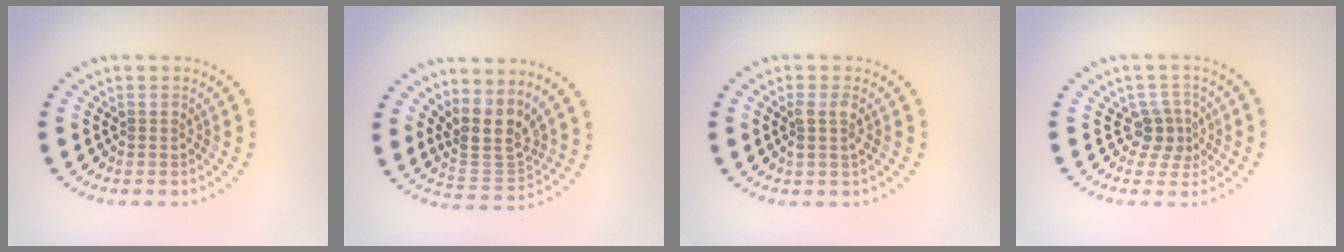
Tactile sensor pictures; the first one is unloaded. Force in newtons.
{"total": 4.0, "press": 3.3, "slide": 2.2}
{"total": 1.5, "press": 1.4, "slide": 0.7}
{"total": 2.4, "press": 1.7, "slide": 1.7}